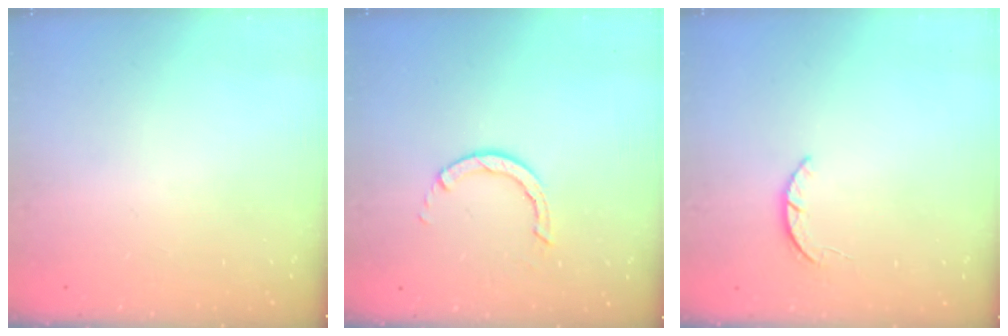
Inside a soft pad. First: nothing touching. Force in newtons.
{"total": 2.8, "press": 2.8, "slide": 0.3}
{"total": 1.9, "press": 1.9, "slide": 0.3}